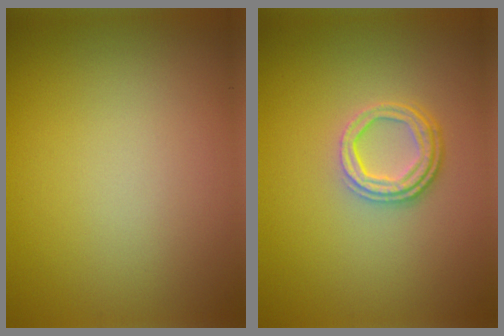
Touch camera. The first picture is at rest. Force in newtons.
{"total": 3.4, "press": 2.6, "slide": 2.2}